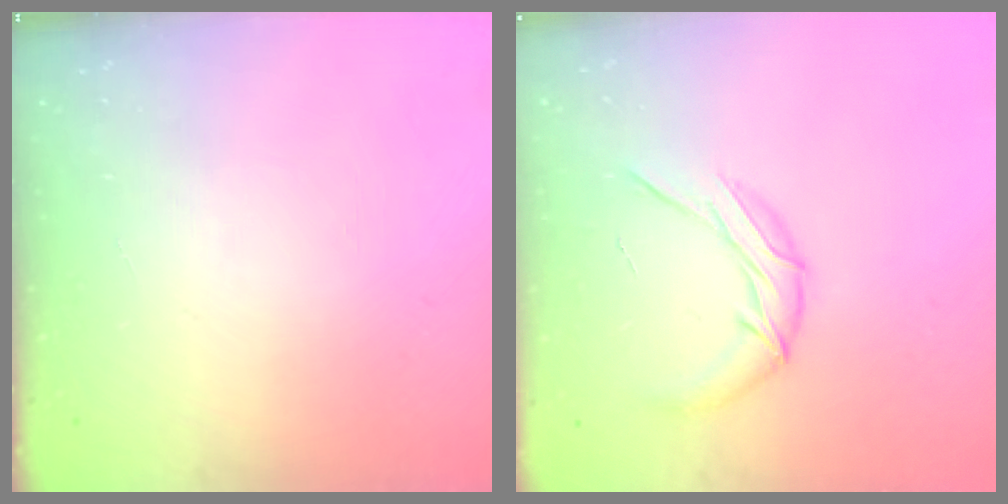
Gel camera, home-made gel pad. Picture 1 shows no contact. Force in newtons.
{"total": 10.4, "press": 10.4, "slide": 1.0}